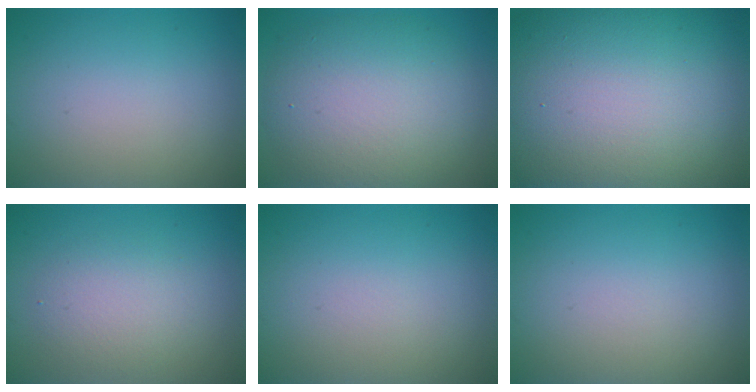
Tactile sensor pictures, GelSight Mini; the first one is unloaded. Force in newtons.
{"total": 8.9, "press": 8.9, "slide": 0.5}
{"total": 22.1, "press": 22.1, "slide": 1.2}
{"total": 2.9, "press": 2.9, "slide": 0.3}
{"total": 0.0}
{"total": 0.0}